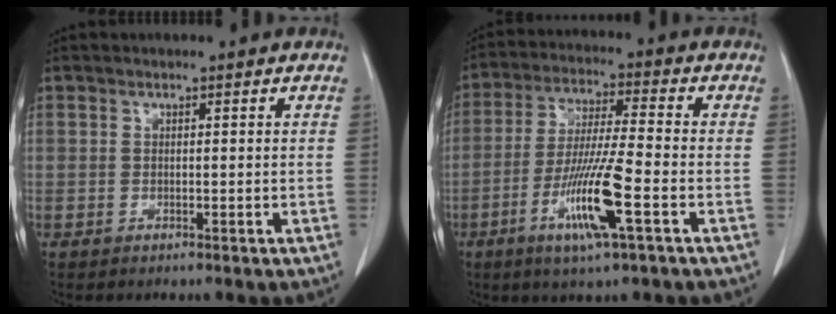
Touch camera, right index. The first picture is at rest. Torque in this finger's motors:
{"motor_torque": [1.29, -0.85, 0.35, 0.21]}